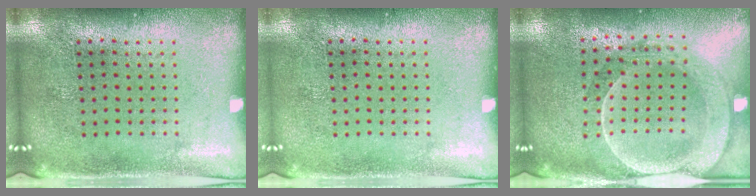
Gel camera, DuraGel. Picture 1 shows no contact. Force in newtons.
{"total": 0.0}
{"total": 2.3, "press": 2.1, "slide": 0.9}